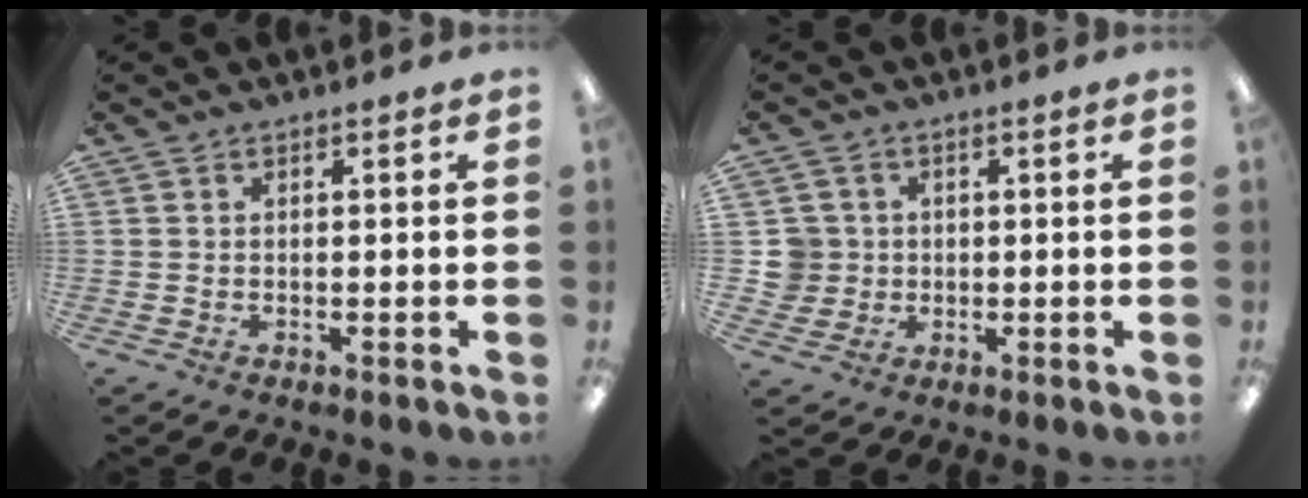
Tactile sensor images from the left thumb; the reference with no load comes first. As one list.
[{"total": 5.2, "force": [0.5, 5.1, 0.8], "torque": [-0.028, 0.007, 0.009]}]